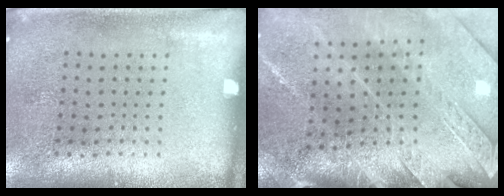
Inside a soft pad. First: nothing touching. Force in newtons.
{"total": 2.8, "press": 2.8, "slide": 0.7}